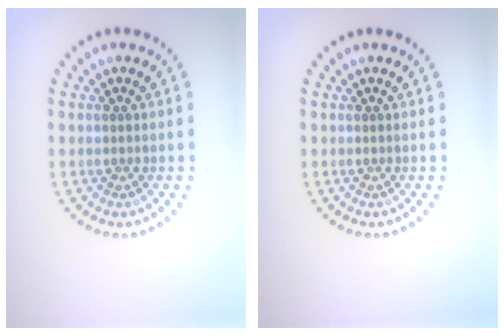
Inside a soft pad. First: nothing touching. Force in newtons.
{"total": 0.0}